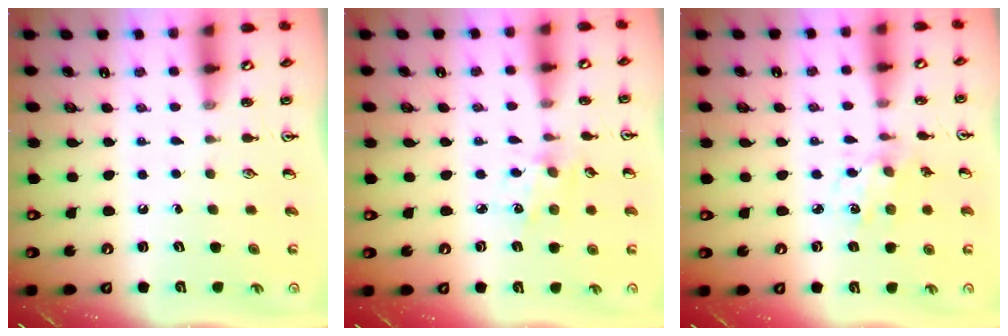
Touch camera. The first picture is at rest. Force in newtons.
{"total": 2.5, "press": 2.5, "slide": 0.4}
{"total": 2.7, "press": 2.6, "slide": 0.8}